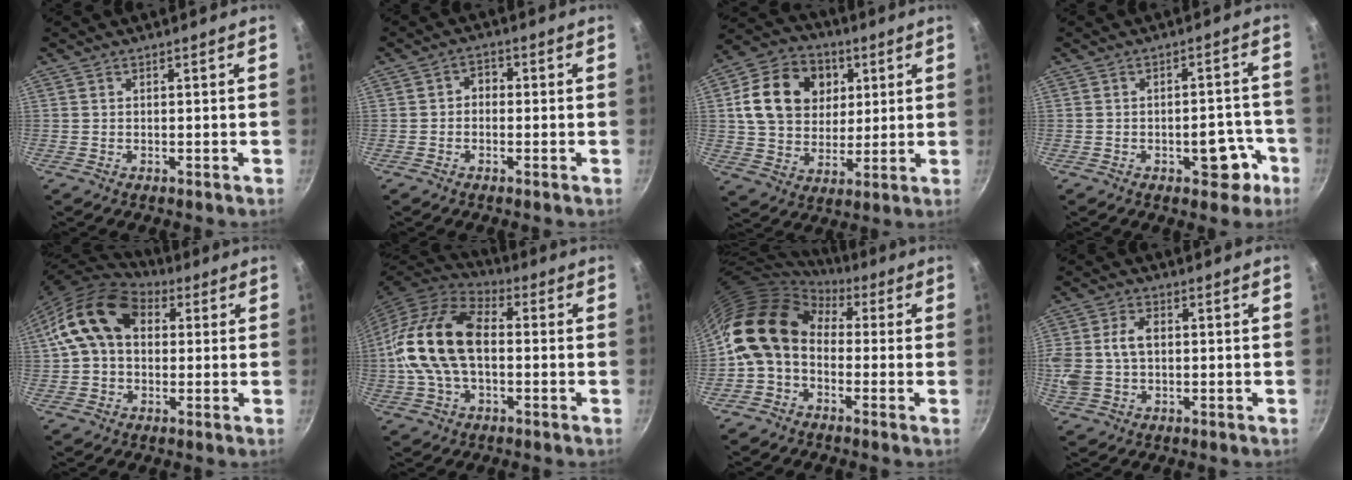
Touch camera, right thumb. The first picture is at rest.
{"total": 2.9, "force": [-0.3, 2.4, 1.6], "torque": [-0.011, 0.011, -0.013]}
{"total": 17.7, "force": [4.6, 13.9, 9.9], "torque": [-0.148, 0.003, 0.074]}
{"total": 7.3, "force": [-3.3, 3.9, 5.1], "torque": [-0.026, 0.031, -0.036]}
{"total": 14.9, "force": [3.1, 10.8, 9.9], "torque": [-0.150, 0.026, 0.039]}
{"total": 19.3, "force": [-0.2, 12.0, 15.1], "torque": [-0.278, 0.034, -0.018]}
{"total": 13.0, "force": [0.6, 9.8, 8.6], "torque": [-0.130, 0.029, -0.015]}
{"total": 11.4, "force": [0.7, 8.3, 7.8], "torque": [-0.166, 0.019, 0.011]}